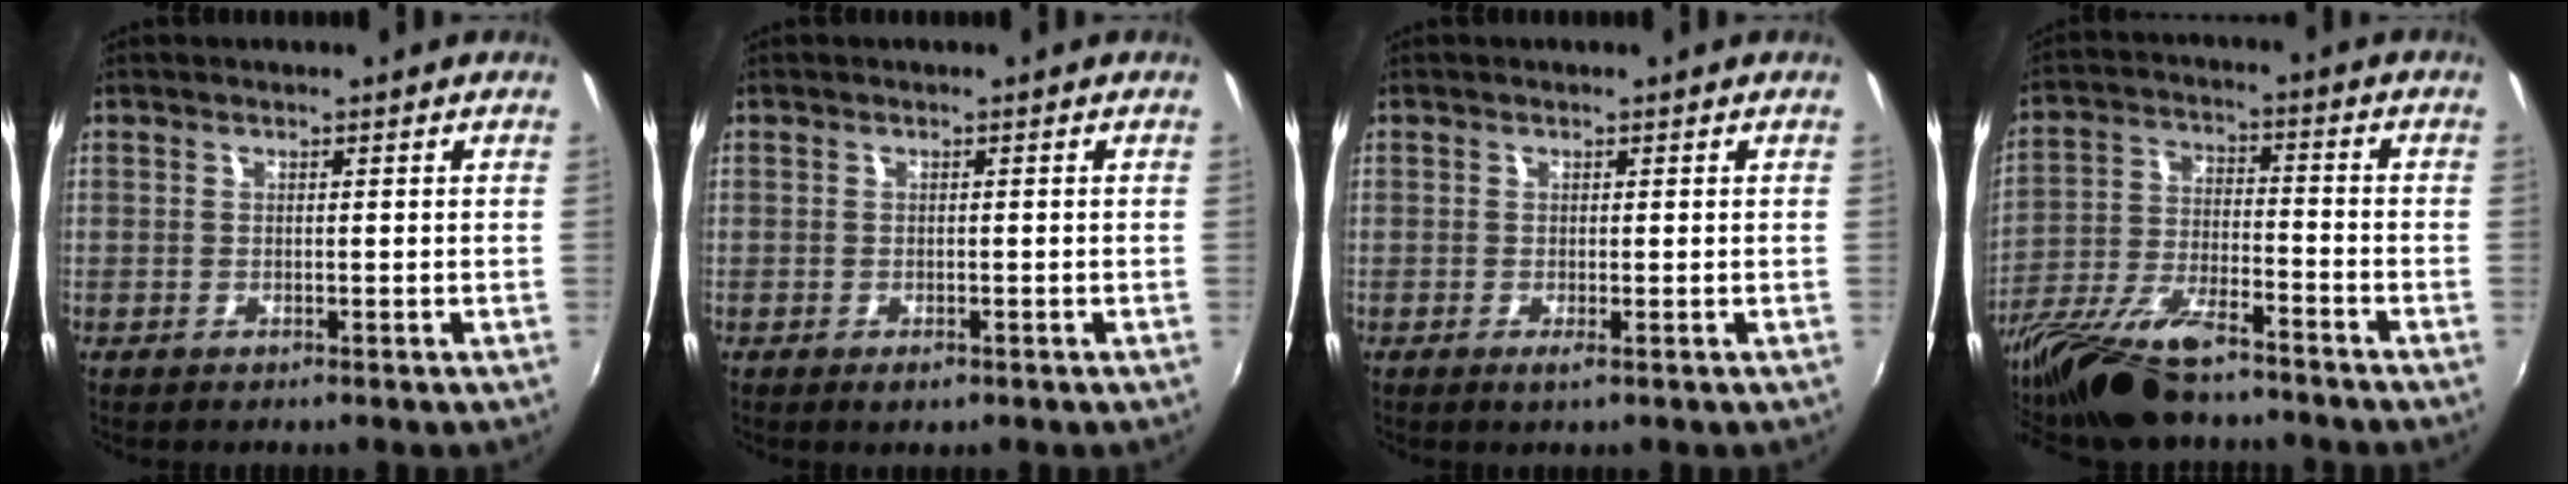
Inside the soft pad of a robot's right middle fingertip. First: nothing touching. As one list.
[{"total": 1.2, "force": [-0.7, 0.6, 0.8], "torque": [-0.014, -0.003, -0.009]}, {"total": 0.9, "force": [-0.2, -0.2, 0.9], "torque": [-0.017, -0.003, -0.003]}, {"total": 19.7, "force": [-15.7, 5.5, 10.5], "torque": [-0.220, -0.041, -0.278]}]